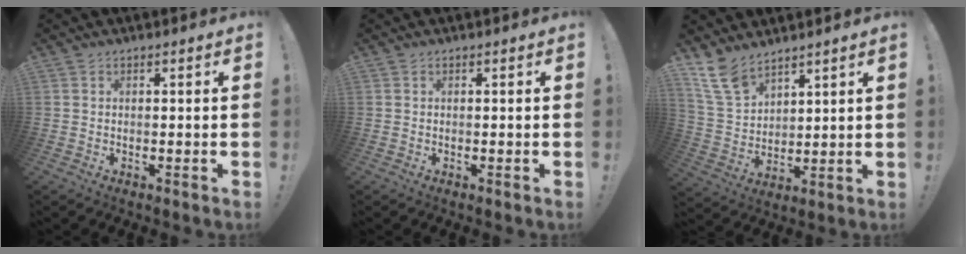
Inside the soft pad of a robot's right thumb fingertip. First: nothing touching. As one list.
[{"total": 0.0}, {"total": 11.7, "force": [9.0, 5.9, 4.4], "torque": [-0.097, -0.053, 0.178]}]